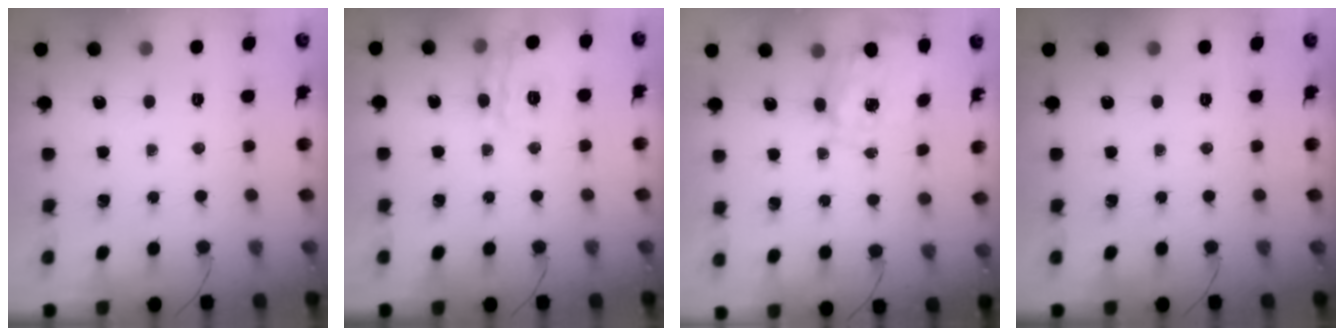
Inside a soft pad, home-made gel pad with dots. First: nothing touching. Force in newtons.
{"total": 11.2, "press": 11.1, "slide": 0.7}
{"total": 2.7, "press": 2.6, "slide": 0.8}
{"total": 0.0}